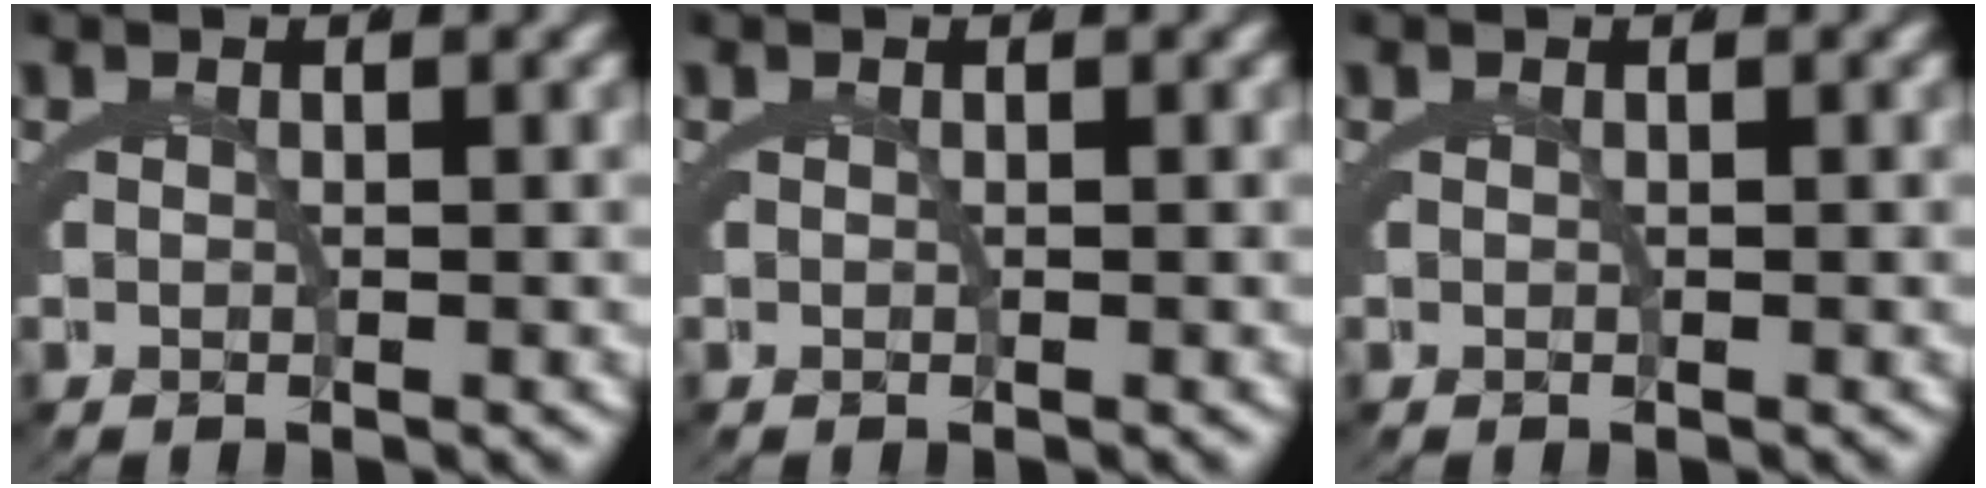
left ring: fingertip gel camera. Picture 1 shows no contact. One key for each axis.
{"total": 0.0}
{"total": 0.0}